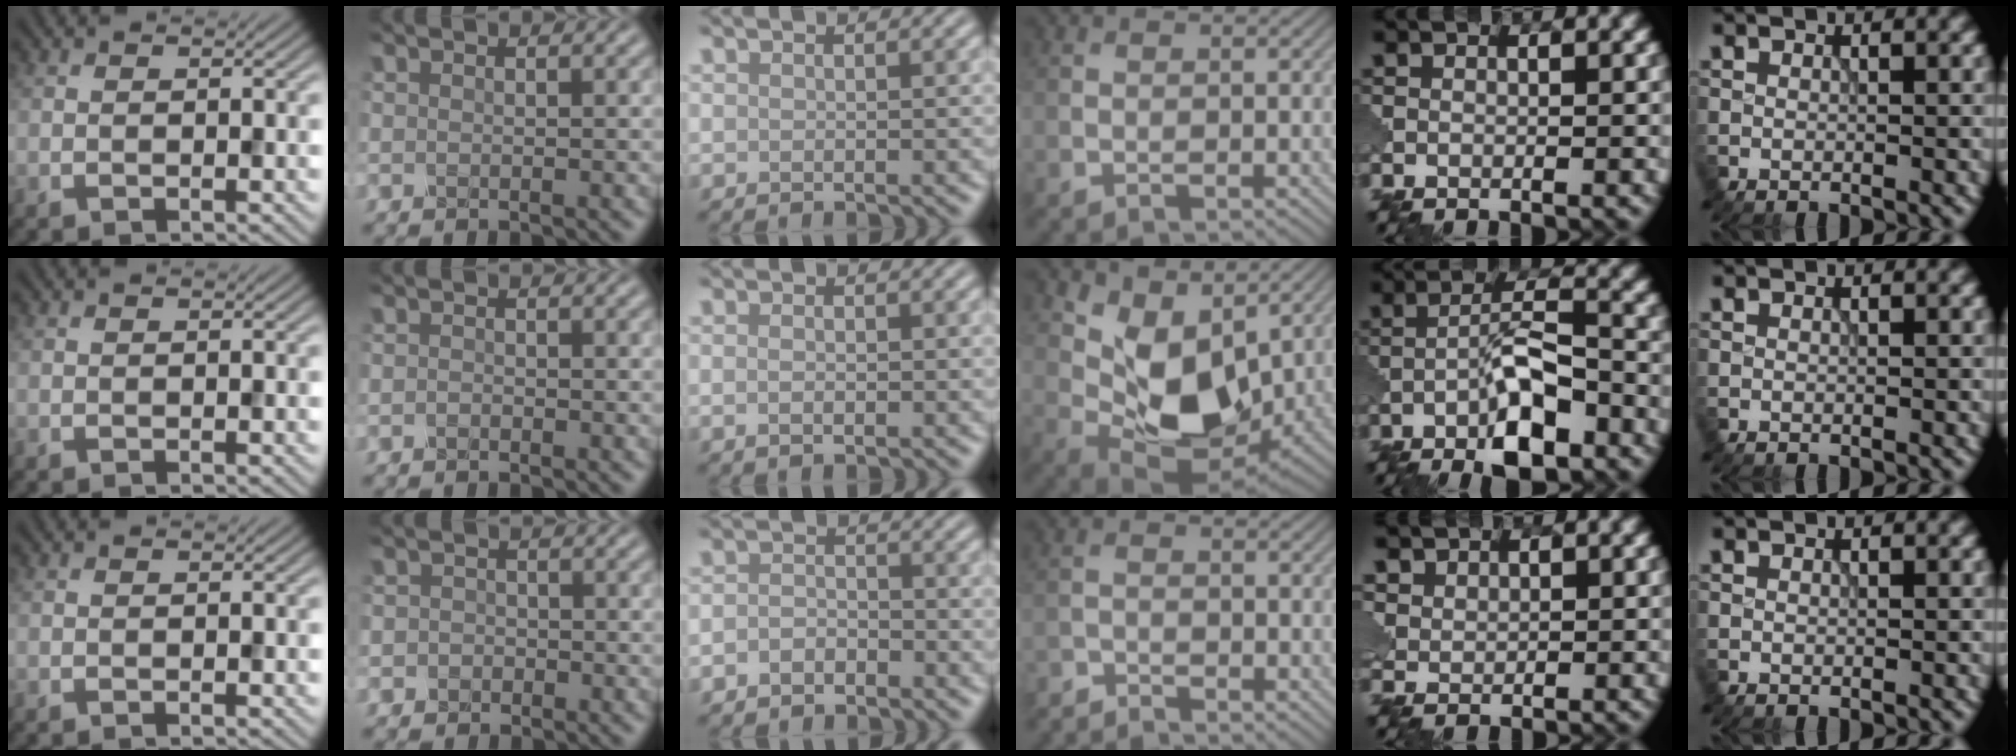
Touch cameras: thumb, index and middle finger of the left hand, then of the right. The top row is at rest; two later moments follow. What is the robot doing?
{"motion": "insert", "object": "pin"}